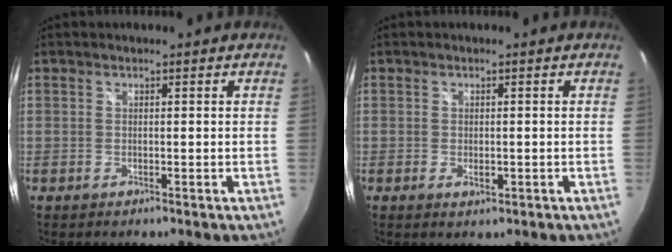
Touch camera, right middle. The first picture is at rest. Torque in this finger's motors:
{"motor_torque": [1.08, -1.06, 0.04, 0.06]}